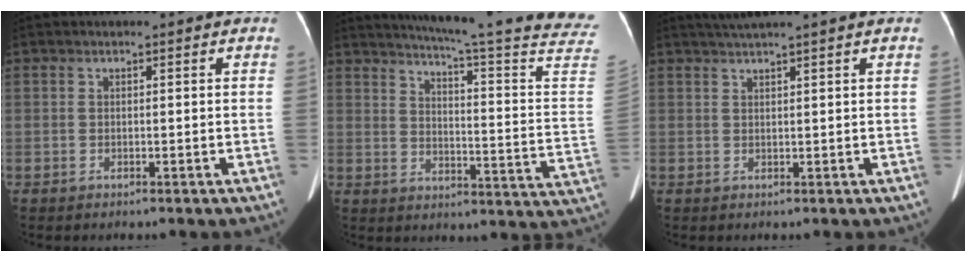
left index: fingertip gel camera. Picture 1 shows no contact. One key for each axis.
{"total": 25.6, "fx": 22.8, "fy": -2.0, "fz": 11.3, "tx": -0.169, "ty": -0.127, "tz": 0.270}
{"total": 3.3, "fx": 2.6, "fy": -1.1, "fz": 1.6, "tx": -0.024, "ty": 0.014, "tz": 0.050}